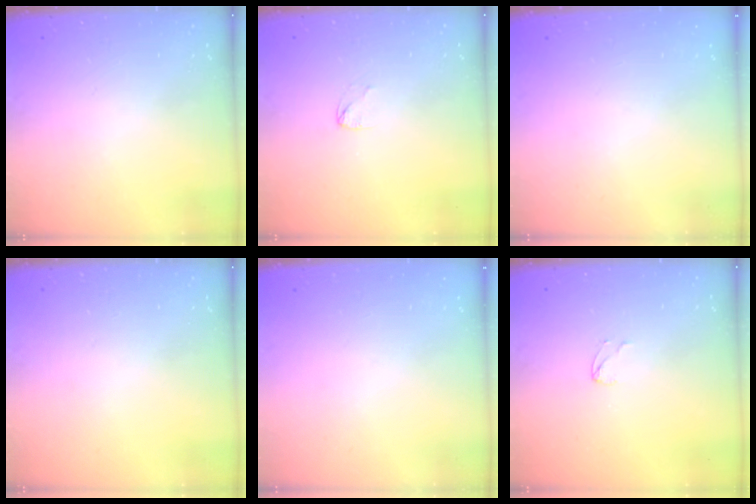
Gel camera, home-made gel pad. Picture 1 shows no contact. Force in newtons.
{"total": 2.4, "press": 2.4, "slide": 0.2}
{"total": 0.0}
{"total": 0.0}
{"total": 0.0}
{"total": 2.9, "press": 2.9, "slide": 0.2}